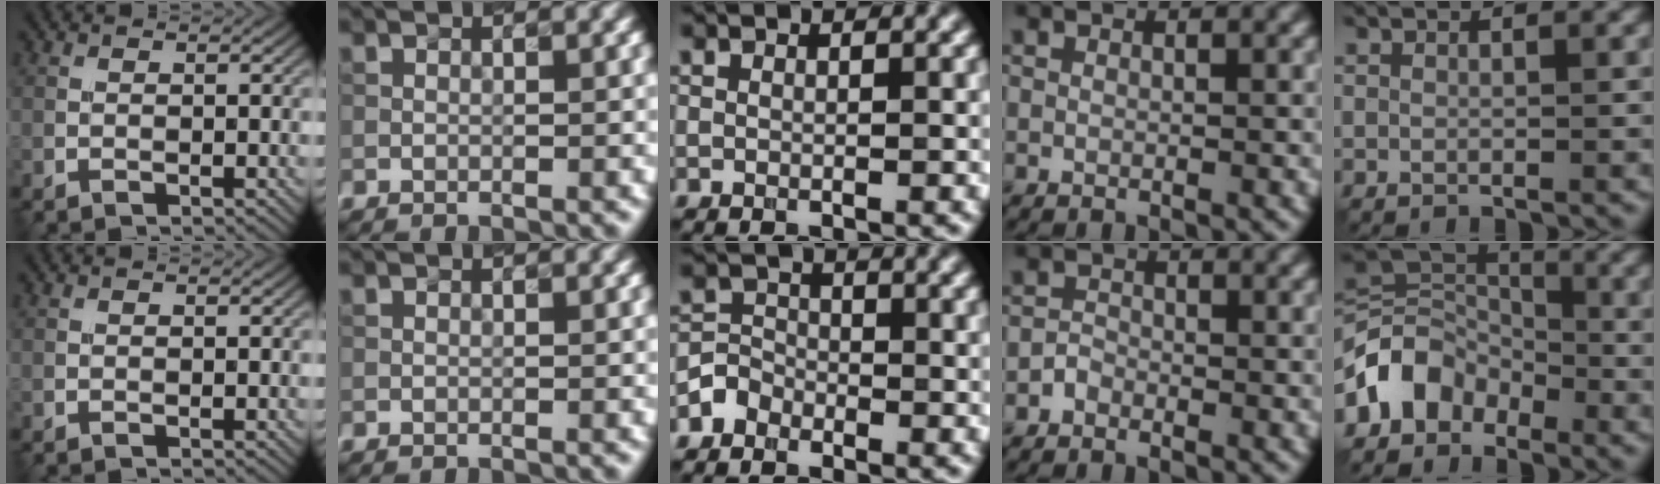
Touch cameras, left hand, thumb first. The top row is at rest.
{"middle": {"total": 1.8, "force": [-1.6, 0.9, -0.3], "torque": [0.003, 0.012, -0.027]}, "ring": {"total": 1.0, "force": [-0.8, 0.6, 0.2], "torque": [-0.001, 0.003, -0.017]}, "little": {"total": 5.3, "force": [-3.2, 3.8, 1.7], "torque": [-0.015, 0.007, -0.073]}}